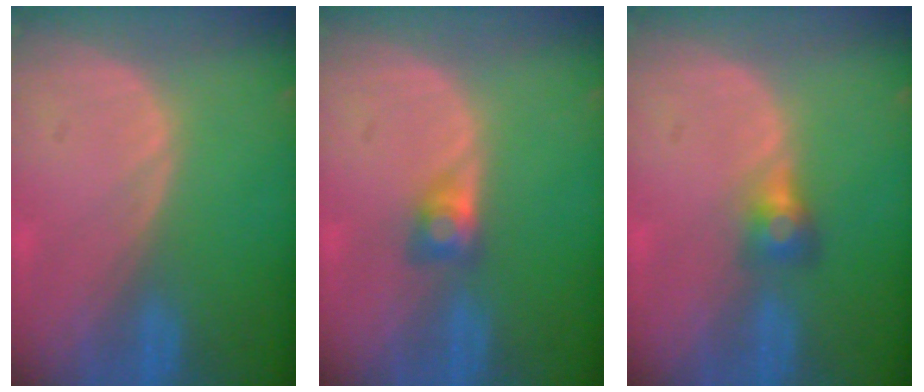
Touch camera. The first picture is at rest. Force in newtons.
{"total": 2.7, "press": 2.5, "slide": 1.1}
{"total": 2.8, "press": 2.6, "slide": 1.0}